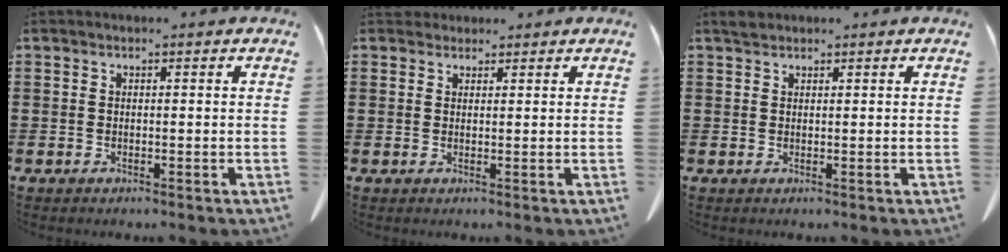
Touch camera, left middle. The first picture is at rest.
{"total": 1.8, "force": [1.6, 0.8, 0.0], "torque": [-0.006, 0.004, 0.032]}
{"total": 1.2, "force": [1.0, 0.6, 0.2], "torque": [-0.007, 0.003, 0.020]}